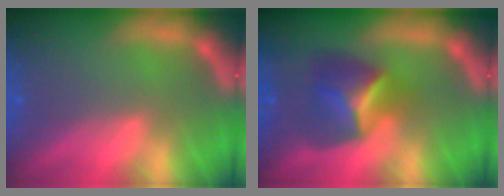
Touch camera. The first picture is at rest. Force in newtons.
{"total": 4.9}